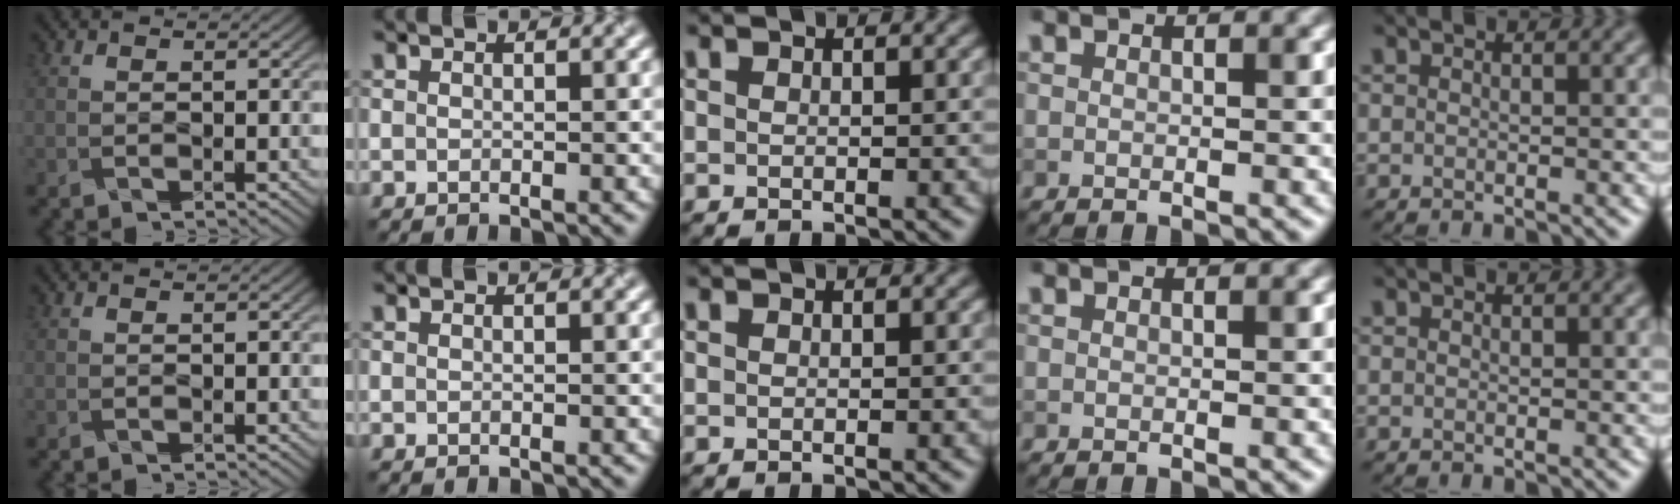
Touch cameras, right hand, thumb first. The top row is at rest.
{}